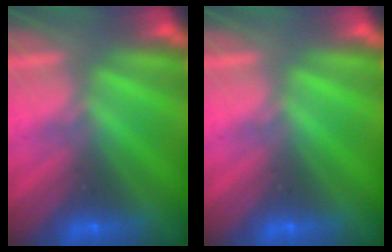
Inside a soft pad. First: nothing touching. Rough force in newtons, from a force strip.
{"total": 0.0}